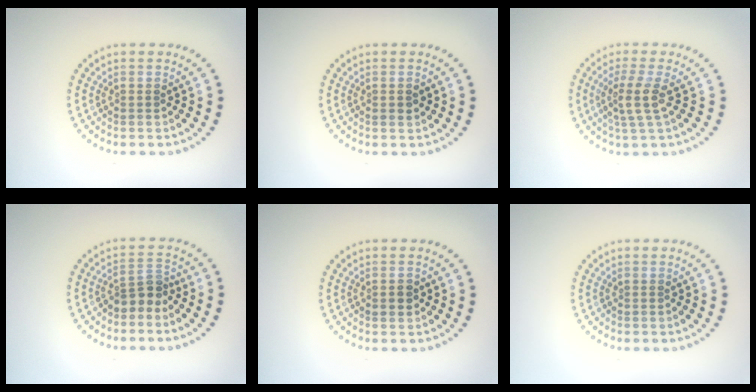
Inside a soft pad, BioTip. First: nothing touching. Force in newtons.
{"total": 0.9, "press": 0.9, "slide": 0.2}
{"total": 2.7, "press": 2.1, "slide": 1.7}
{"total": 2.5, "press": 1.8, "slide": 1.6}
{"total": 1.5, "press": 1.5, "slide": 0.1}
{"total": 0.0}